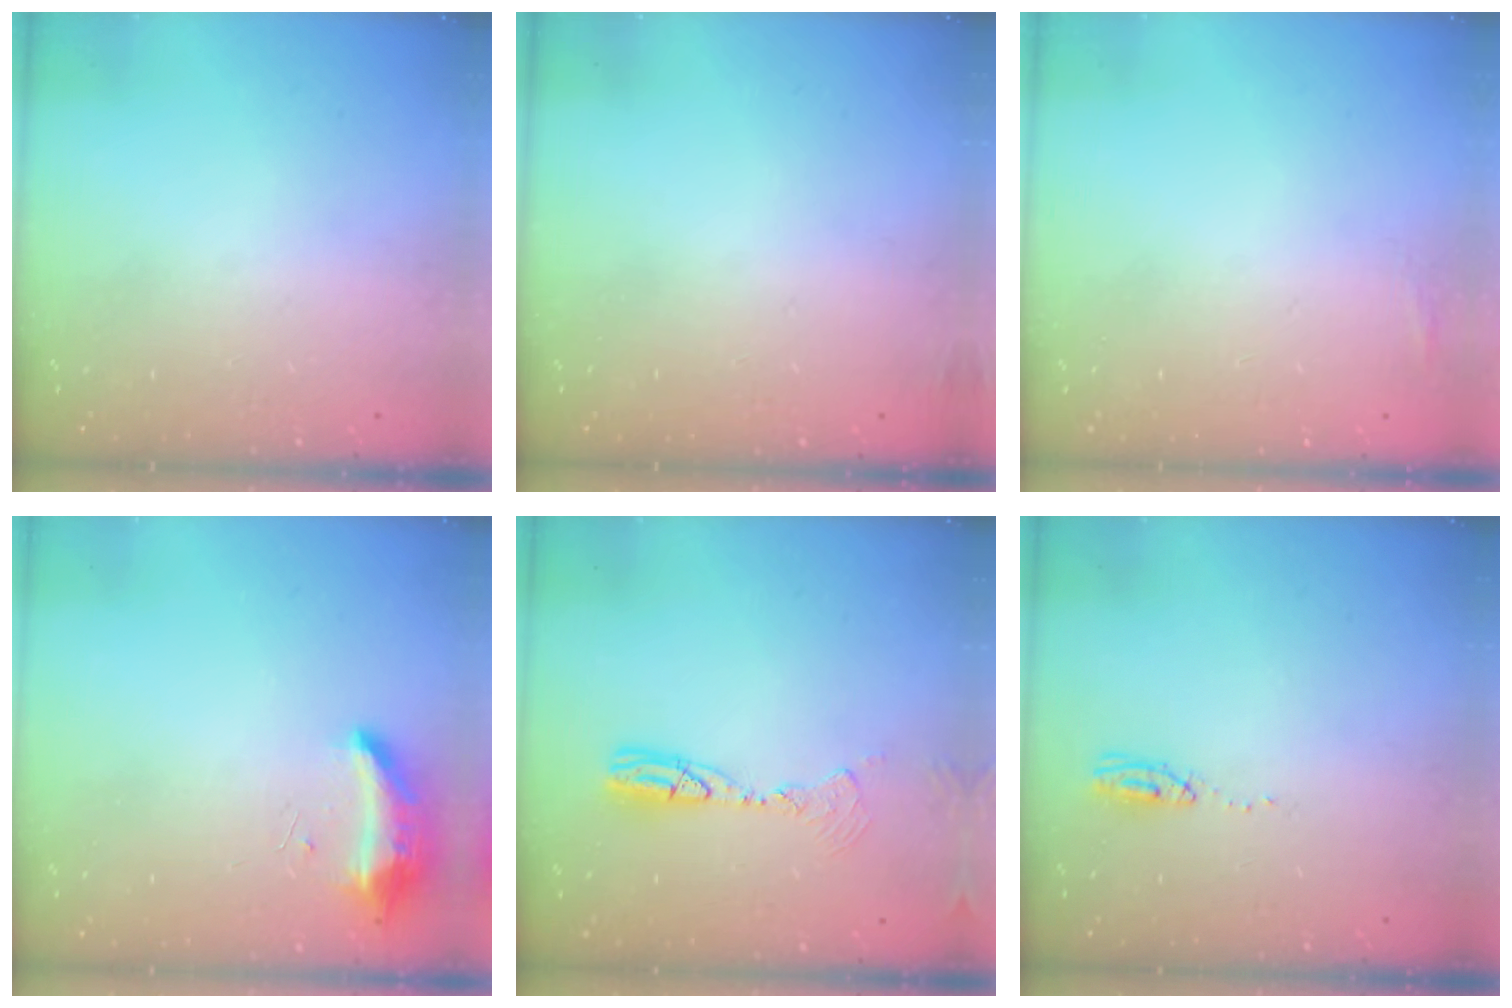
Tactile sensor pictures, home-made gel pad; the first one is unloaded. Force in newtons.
{"total": 3.0, "press": 2.9, "slide": 1.0}
{"total": 9.7, "press": 4.2, "slide": 8.8}
{"total": 14.4, "press": 9.5, "slide": 10.8}
{"total": 9.2, "press": 9.0, "slide": 2.2}
{"total": 3.6, "press": 3.3, "slide": 1.5}